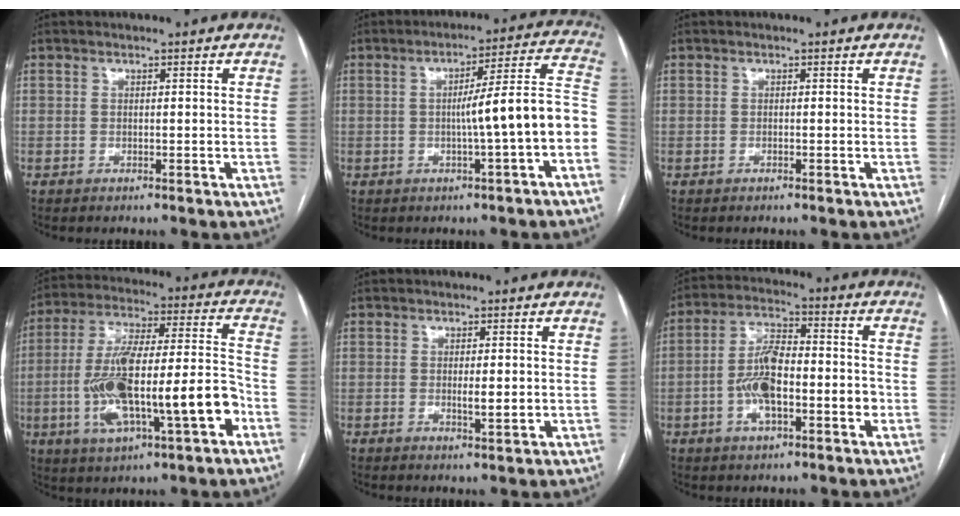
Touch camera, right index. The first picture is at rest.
{"total": 11.4, "force": [-2.6, -0.4, 11.1], "torque": [-0.145, 0.030, -0.038]}
{"total": 0.0}
{"total": 19.9, "force": [-5.7, 3.9, 18.6], "torque": [-0.343, 0.014, -0.086]}
{"total": 2.4, "force": [-0.1, 0.5, 2.4], "torque": [-0.038, -0.004, 0.000]}
{"total": 10.4, "force": [-2.3, 4.0, 9.3], "torque": [-0.184, 0.024, -0.042]}